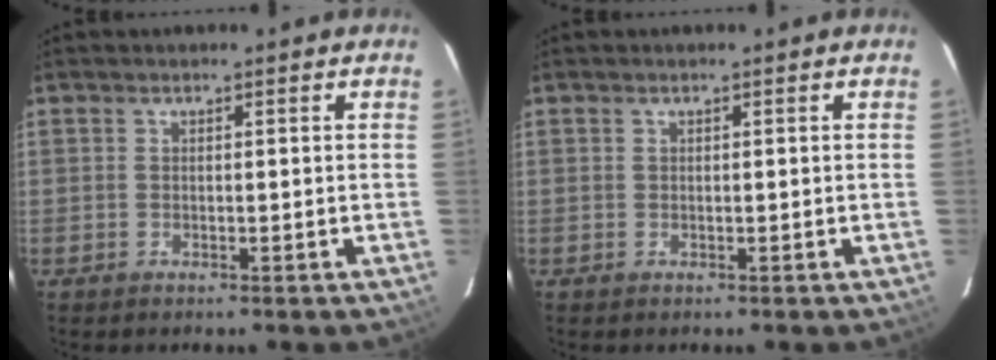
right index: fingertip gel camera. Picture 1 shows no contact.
{"total": 0.0}